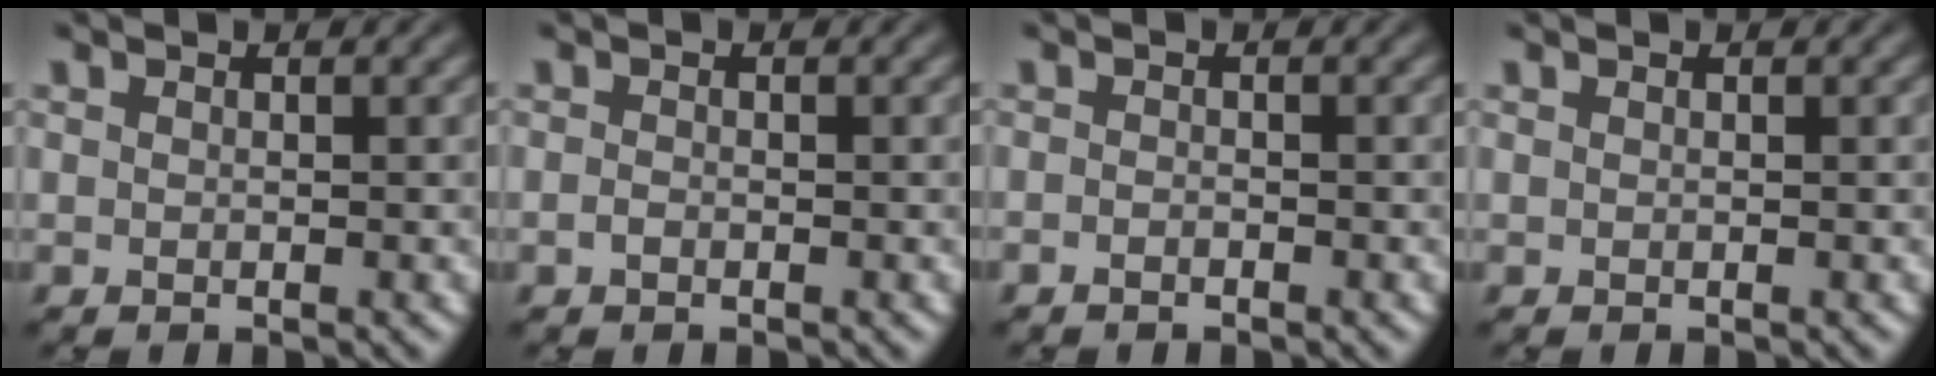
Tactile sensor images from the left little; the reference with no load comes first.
{"total": 0.6, "force": [-0.3, 0.4, 0.4], "torque": [-0.008, -0.002, -0.007]}
{"total": 0.7, "force": [-0.5, 0.2, 0.4], "torque": [-0.007, -0.002, -0.010]}
{"total": 0.0}